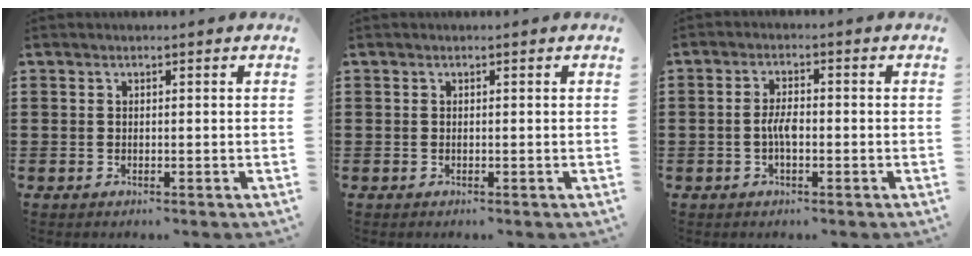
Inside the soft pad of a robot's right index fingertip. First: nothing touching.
{"total": 0.0}
{"total": 3.4, "force": [-0.8, 1.4, 3.0], "torque": [-0.065, 0.002, -0.017]}